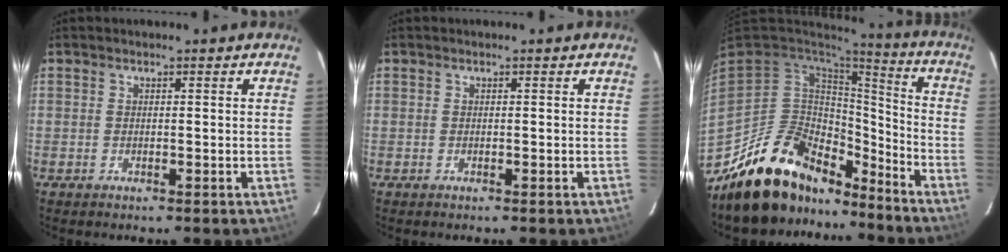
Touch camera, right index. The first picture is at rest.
{"total": 0.0}
{"total": 20.9, "force": [-15.8, 10.2, 9.1], "torque": [-0.195, 0.021, -0.249]}